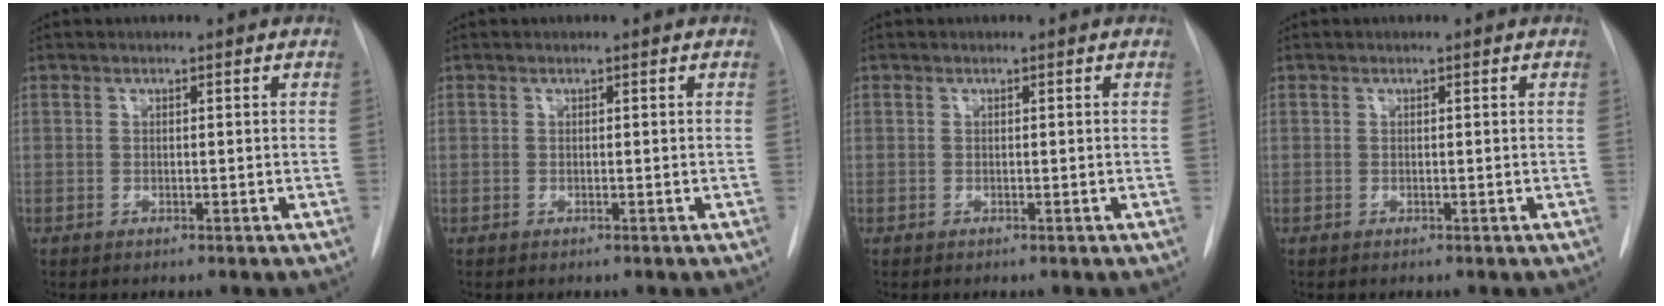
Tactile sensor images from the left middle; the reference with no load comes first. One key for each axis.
{"total": 0.0}
{"total": 0.0}
{"total": 0.0}